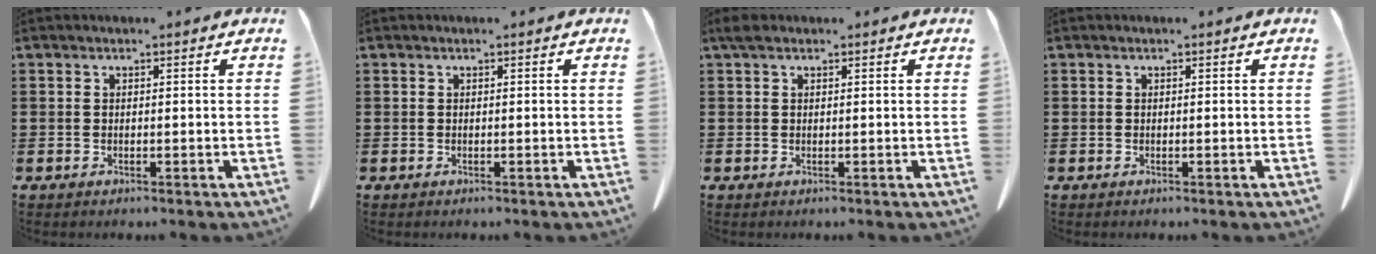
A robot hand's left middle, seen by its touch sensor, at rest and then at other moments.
{"total": 0.0}
{"total": 1.4, "force": [0.8, 0.8, 0.8], "torque": [-0.020, 0.004, 0.015]}
{"total": 0.0}